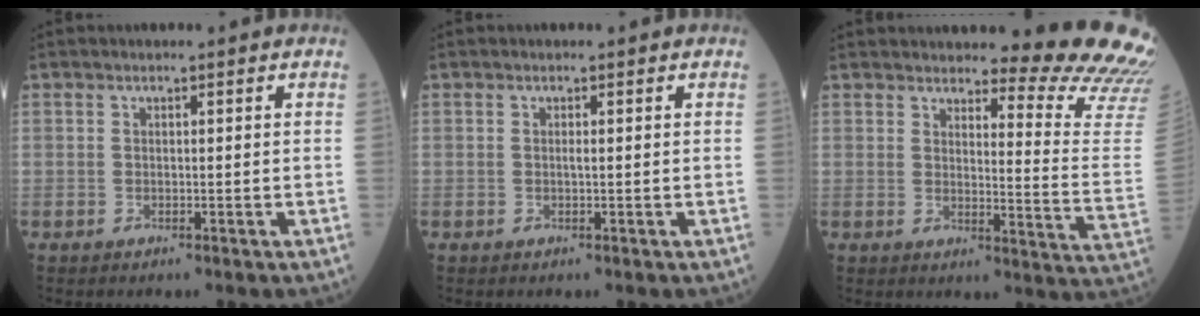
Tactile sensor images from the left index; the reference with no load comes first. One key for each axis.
{"total": 0.5, "fx": 0.2, "fy": 0.0, "fz": 0.5, "tx": -0.011, "ty": 0.001, "tz": 0.003}
{"total": 15.9, "fx": 15.4, "fy": -0.6, "fz": 4.1, "tx": -0.048, "ty": -0.128, "tz": 0.160}